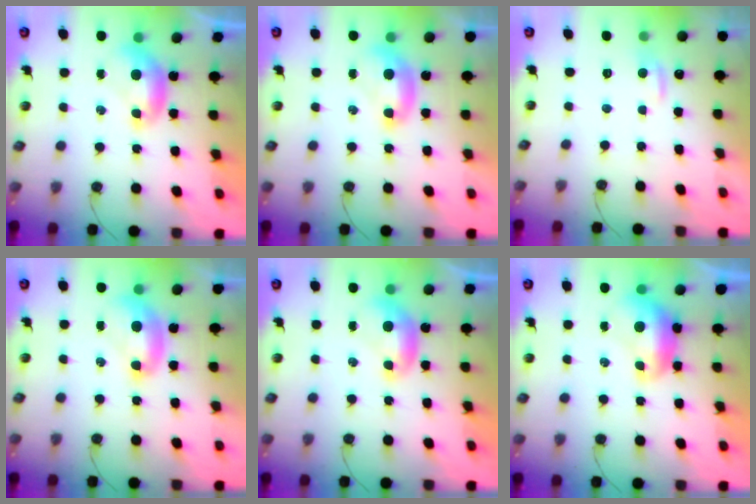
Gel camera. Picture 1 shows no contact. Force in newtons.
{"total": 1.7, "press": 1.6, "slide": 0.3}
{"total": 0.9, "press": 0.8, "slide": 0.4}
{"total": 2.2, "press": 2.1, "slide": 0.3}
{"total": 0.0}
{"total": 1.6, "press": 1.6, "slide": 0.4}